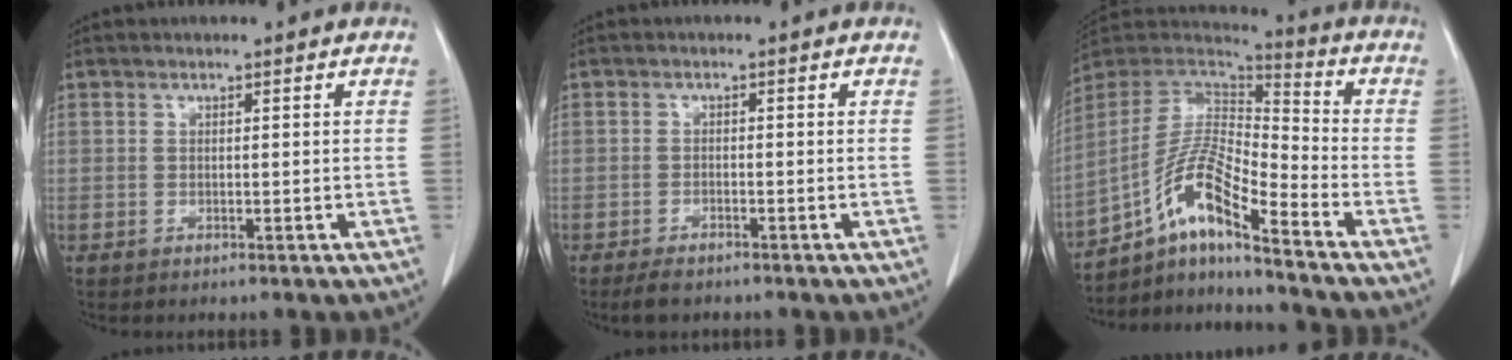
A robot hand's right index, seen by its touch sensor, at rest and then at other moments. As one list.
[{"total": 2.9, "force": [-2.4, 0.9, 1.4], "torque": [-0.026, -0.003, -0.037]}, {"total": 13.8, "force": [-8.6, 1.6, 10.6], "torque": [-0.212, 0.014, -0.158]}]